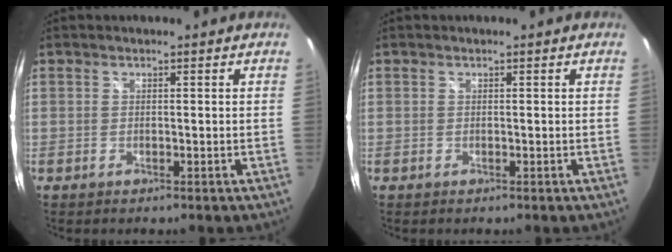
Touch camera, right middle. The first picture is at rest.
{"total": 0.0}